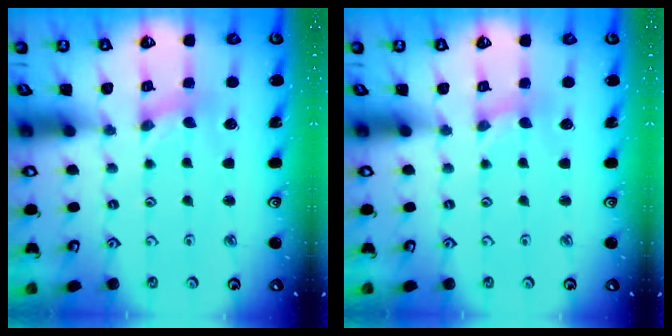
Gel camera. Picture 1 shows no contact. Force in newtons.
{"total": 0.0}